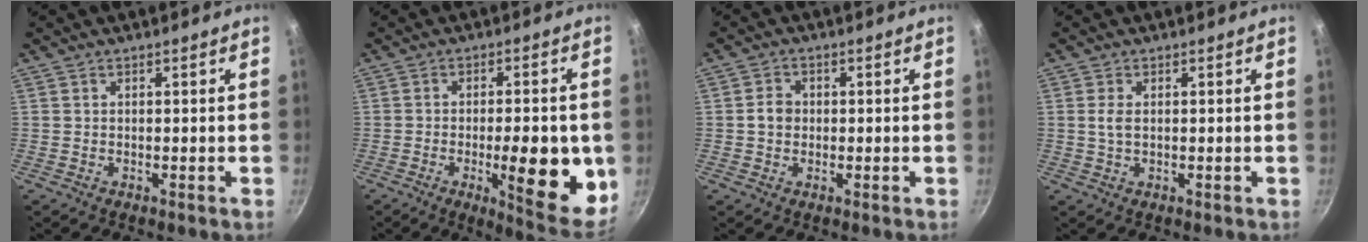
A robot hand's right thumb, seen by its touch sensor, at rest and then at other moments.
{"total": 15.4, "force": [-2.8, 4.8, 14.3], "torque": [-0.169, -0.010, -0.037]}
{"total": 3.2, "force": [-0.1, 2.7, 1.7], "torque": [-0.016, 0.009, -0.005]}
{"total": 2.4, "force": [0.3, 1.4, 2.0], "torque": [-0.037, -0.001, 0.006]}